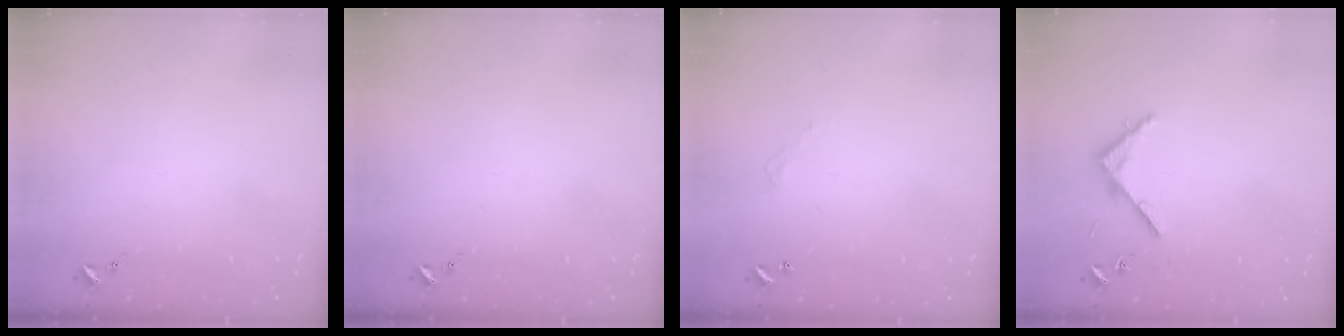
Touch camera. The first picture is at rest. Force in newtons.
{"total": 0.0}
{"total": 2.7, "press": 2.7, "slide": 0.2}
{"total": 4.2, "press": 4.2, "slide": 0.4}